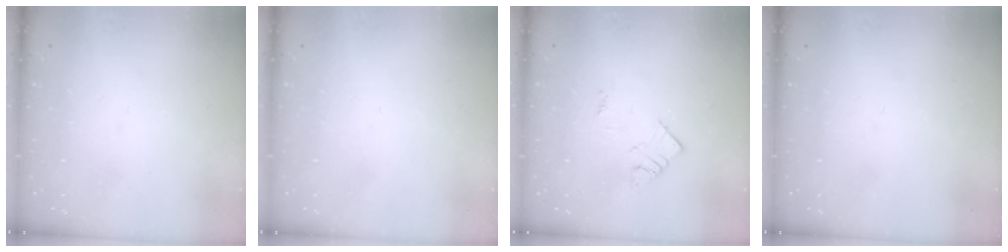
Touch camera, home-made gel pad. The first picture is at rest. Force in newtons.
{"total": 1.9, "press": 1.9, "slide": 0.1}
{"total": 3.0, "press": 3.0, "slide": 0.4}
{"total": 0.0}